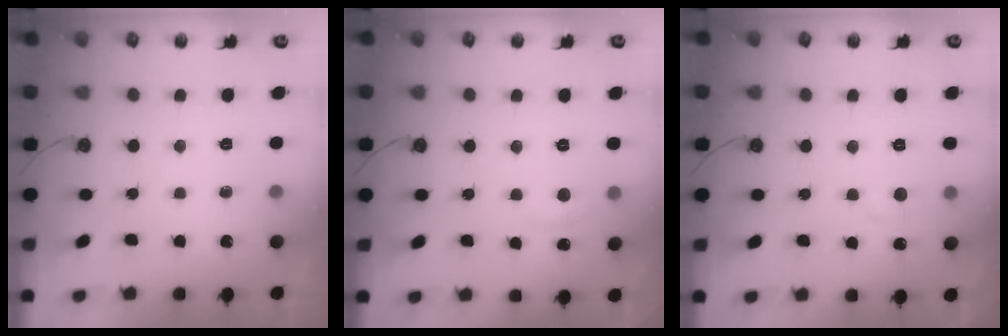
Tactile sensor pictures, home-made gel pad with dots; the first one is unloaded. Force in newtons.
{"total": 0.9, "press": 0.5, "slide": 0.7}
{"total": 1.6, "press": 1.5, "slide": 0.6}